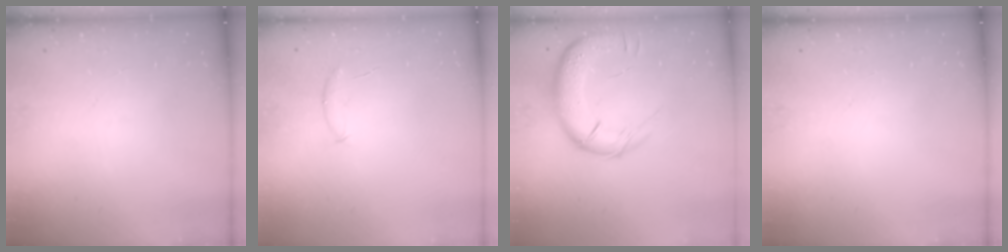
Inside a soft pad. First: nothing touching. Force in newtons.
{"total": 5.8, "press": 5.7, "slide": 1.2}
{"total": 15.8, "press": 15.3, "slide": 4.0}
{"total": 0.0}